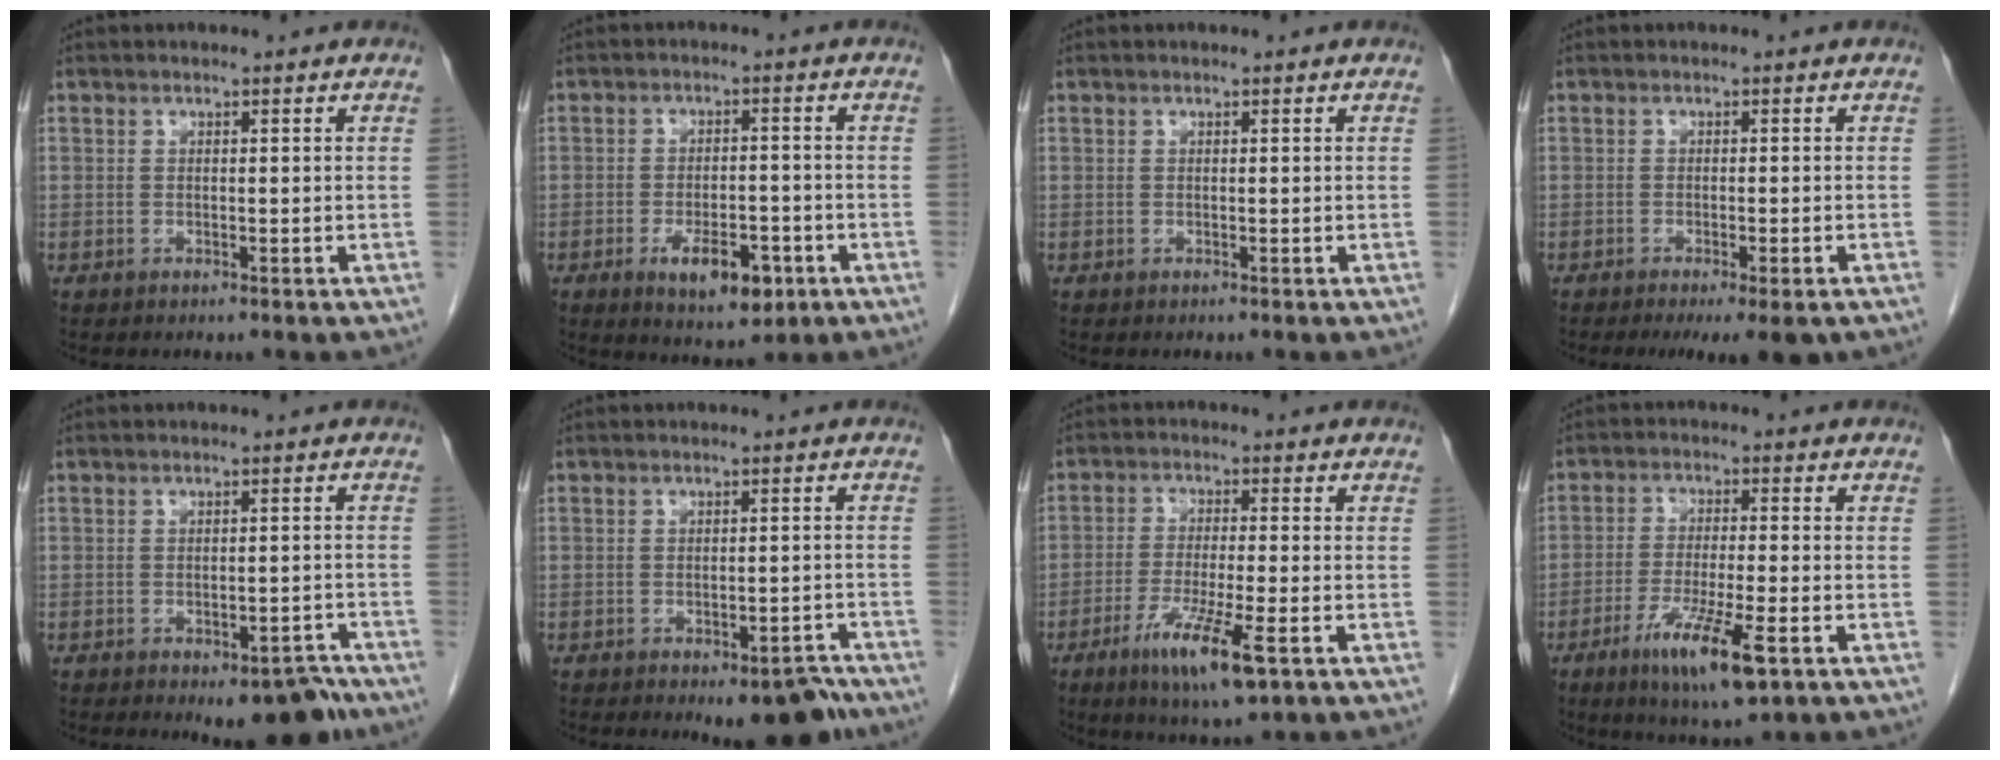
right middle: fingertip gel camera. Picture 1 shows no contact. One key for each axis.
{"total": 7.8, "fx": -3.6, "fy": 3.3, "fz": 6.1, "tx": -0.094, "ty": -0.004, "tz": -0.047}
{"total": 0.0}
{"total": 7.0, "fx": -5.0, "fy": 1.4, "fz": 4.7, "tx": -0.052, "ty": -0.013, "tz": -0.070}
{"total": 7.4, "fx": -5.3, "fy": 3.1, "fz": 4.2, "tx": -0.035, "ty": 0.015, "tz": -0.065}
{"total": 7.3, "fx": -5.3, "fy": 2.8, "fz": 4.1, "tx": -0.035, "ty": 0.014, "tz": -0.066}
{"total": 9.5, "fx": -4.7, "fy": 0.8, "fz": 8.2, "tx": -0.152, "ty": -0.024, "tz": -0.076}
{"total": 10.2, "fx": -5.1, "fy": 1.2, "fz": 8.8, "tx": -0.161, "ty": -0.024, "tz": -0.081}